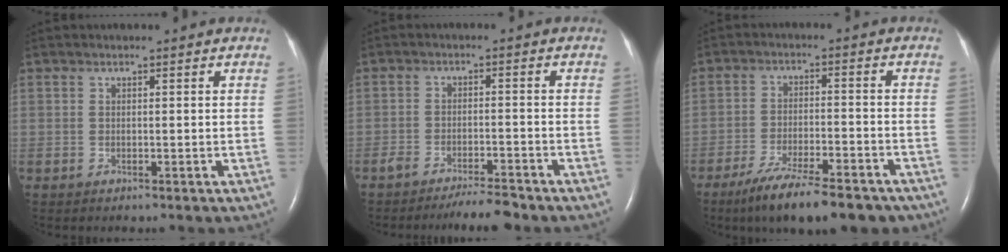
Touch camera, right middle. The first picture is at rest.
{"total": 4.9, "force": [-4.4, 0.4, 2.2], "torque": [-0.034, -0.010, -0.074]}
{"total": 14.4, "force": [-11.1, 3.3, 8.5], "torque": [-0.125, -0.013, -0.172]}